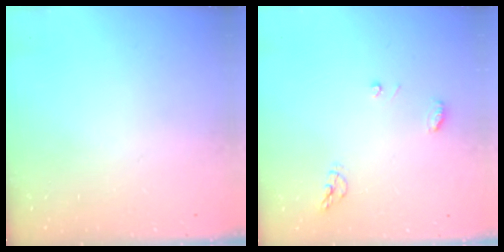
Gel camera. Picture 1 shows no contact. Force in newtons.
{"total": 6.3, "press": 6.3, "slide": 0.7}